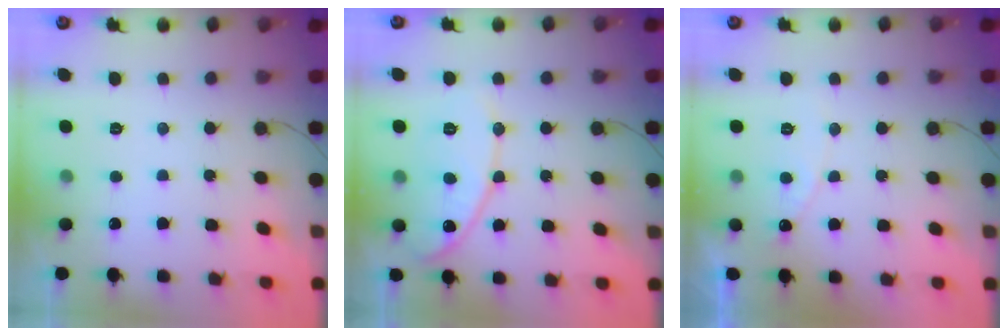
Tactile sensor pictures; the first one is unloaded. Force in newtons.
{"total": 12.2, "press": 12.1, "slide": 1.3}
{"total": 5.4, "press": 5.4, "slide": 0.4}